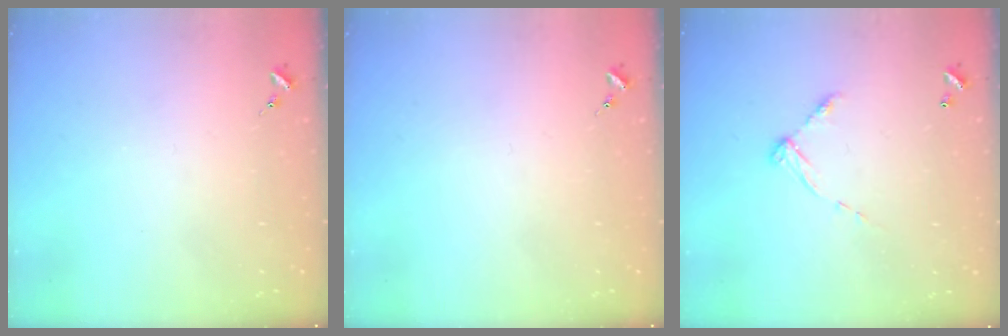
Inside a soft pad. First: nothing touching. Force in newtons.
{"total": 0.0}
{"total": 6.6, "press": 6.6, "slide": 0.4}